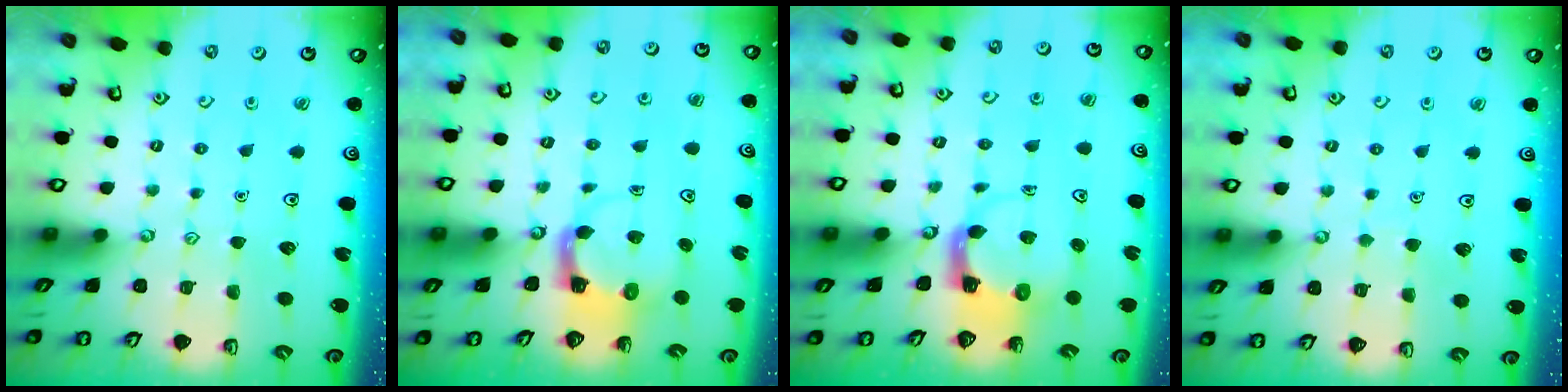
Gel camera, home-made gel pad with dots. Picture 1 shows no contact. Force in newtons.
{"total": 3.5, "press": 3.5, "slide": 0.4}
{"total": 4.2, "press": 4.2, "slide": 0.6}
{"total": 1.4, "press": 1.4, "slide": 0.1}